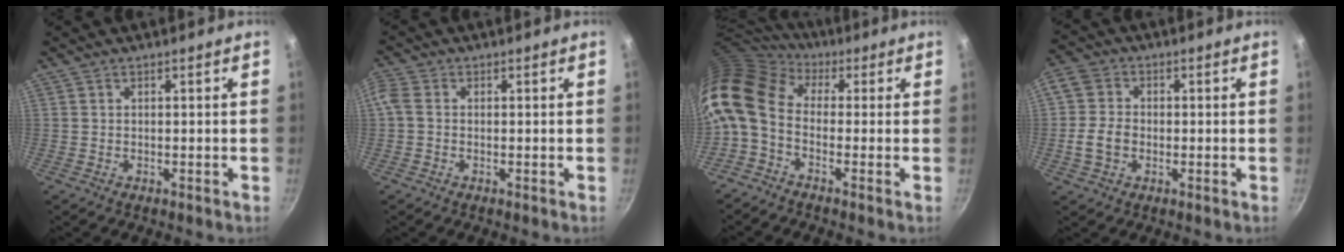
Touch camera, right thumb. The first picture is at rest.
{"total": 2.7, "force": [-0.2, 1.9, 1.8], "torque": [-0.042, 0.007, -0.012]}
{"total": 13.7, "force": [0.1, 9.4, 10.0], "torque": [-0.203, 0.026, -0.021]}
{"total": 7.2, "force": [-1.0, 5.7, 4.2], "torque": [-0.066, 0.012, -0.032]}